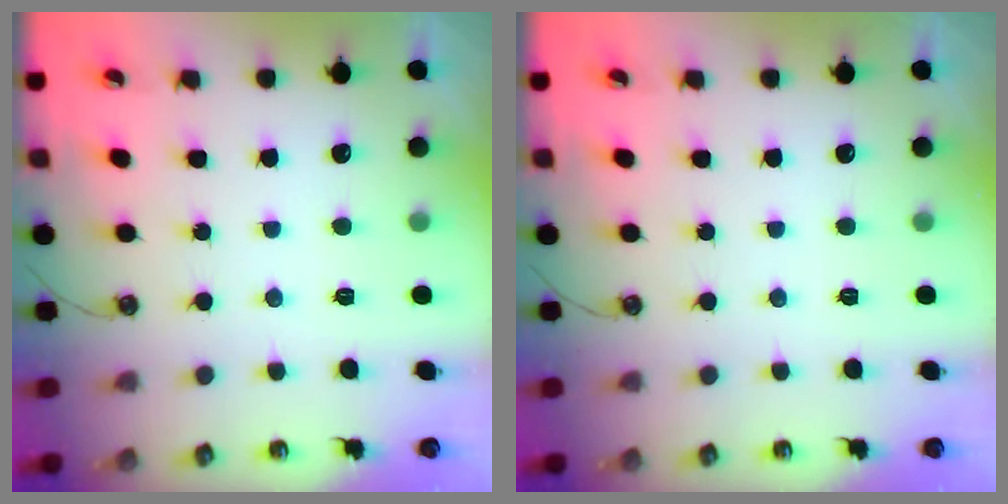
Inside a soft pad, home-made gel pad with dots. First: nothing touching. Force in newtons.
{"total": 0.0}